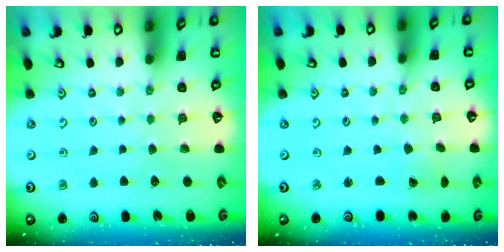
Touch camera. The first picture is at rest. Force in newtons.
{"total": 0.7, "press": 0.5, "slide": 0.4}